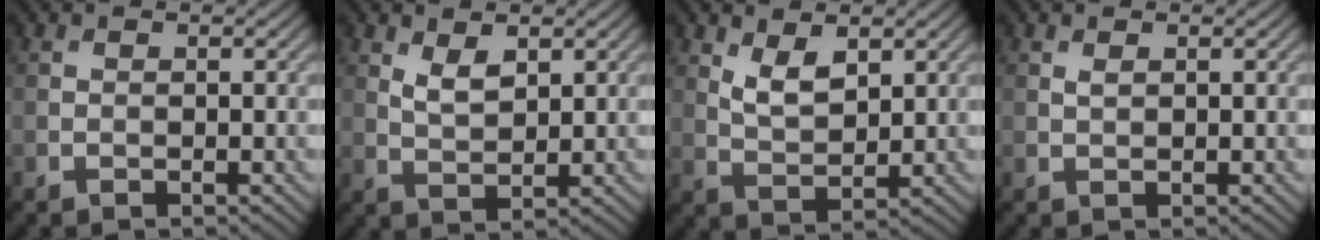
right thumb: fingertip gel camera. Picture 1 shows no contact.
{"total": 3.1, "force": [1.7, 1.5, 2.1], "torque": [-0.049, -0.006, 0.039]}
{"total": 4.2, "force": [2.2, 2.0, 2.9], "torque": [-0.065, -0.008, 0.048]}
{"total": 0.8, "force": [0.4, 0.4, 0.5], "torque": [-0.016, -0.001, 0.010]}